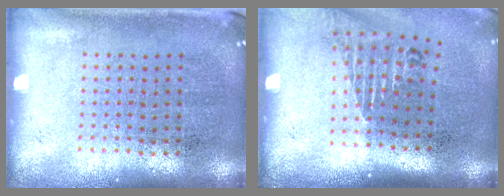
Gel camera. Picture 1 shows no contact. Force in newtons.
{"total": 1.6, "press": 1.3, "slide": 0.9}